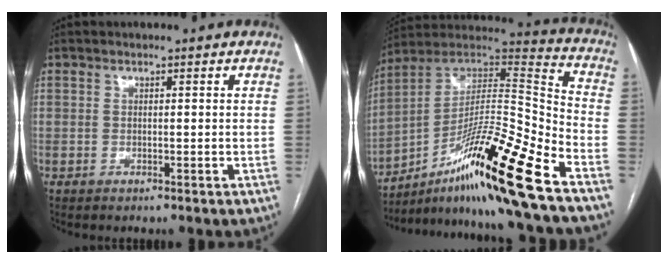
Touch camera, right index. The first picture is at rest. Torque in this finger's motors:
{"motor_torque": [1.41, -0.73, 0.16, 0.06]}